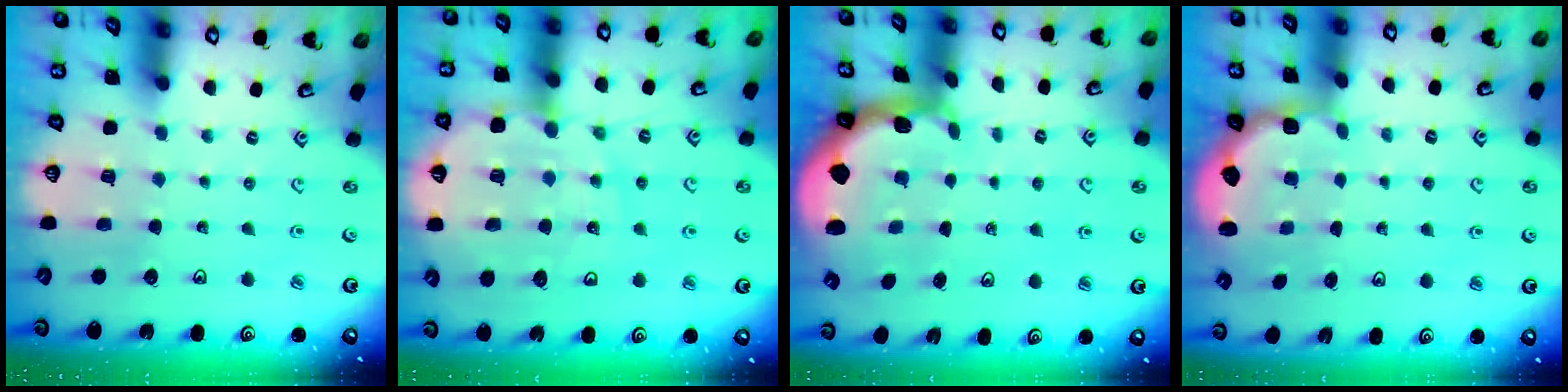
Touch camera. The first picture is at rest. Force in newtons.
{"total": 14.3, "press": 14.2, "slide": 2.1}
{"total": 1.5, "press": 1.5, "slide": 0.4}
{"total": 2.9, "press": 2.0, "slide": 2.1}